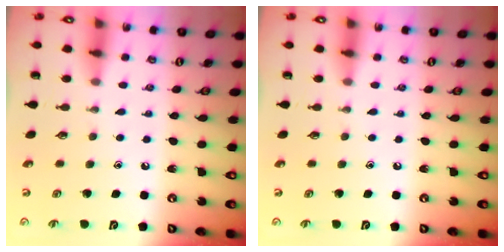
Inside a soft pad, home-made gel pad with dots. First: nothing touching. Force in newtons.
{"total": 0.0}